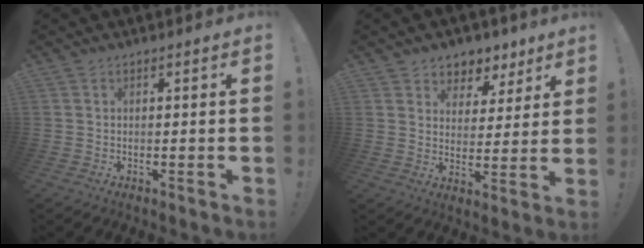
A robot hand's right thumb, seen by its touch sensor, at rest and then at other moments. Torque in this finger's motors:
{"motor_torque": [-0.07, 1.00, 0.31, -0.24, -0.01]}